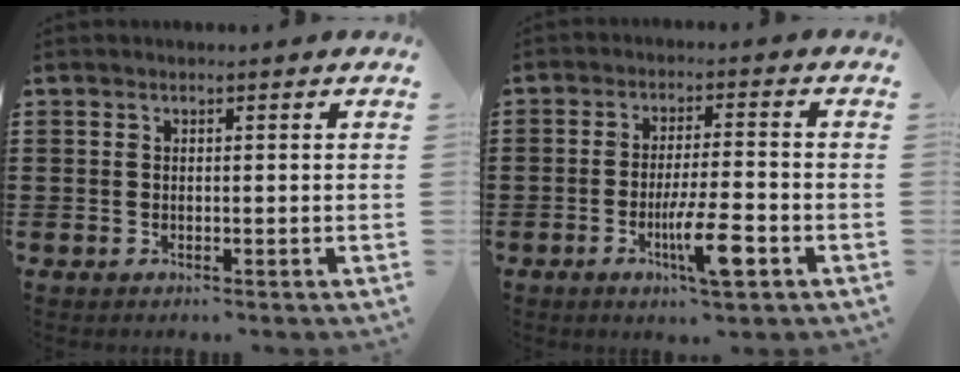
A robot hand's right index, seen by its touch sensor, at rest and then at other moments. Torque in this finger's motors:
{"motor_torque": [1.64, -0.49, 0.74, 0.21]}